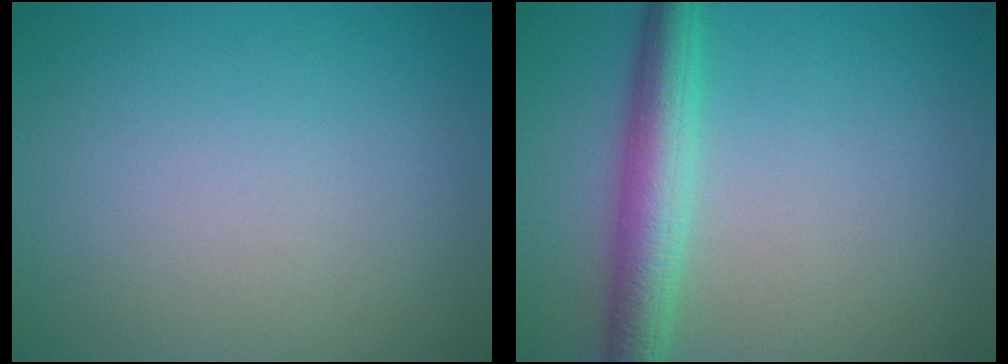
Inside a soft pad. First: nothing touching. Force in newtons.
{"total": 4.5, "press": 4.5, "slide": 0.1}